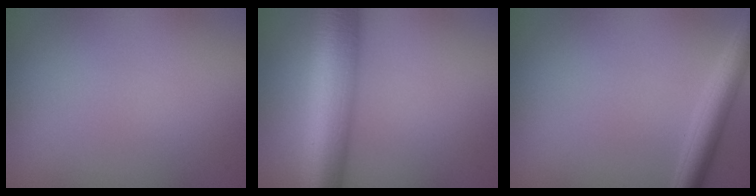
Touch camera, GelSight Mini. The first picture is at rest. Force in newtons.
{"total": 10.0, "press": 10.0, "slide": 0.2}
{"total": 3.2, "press": 3.2, "slide": 0.2}